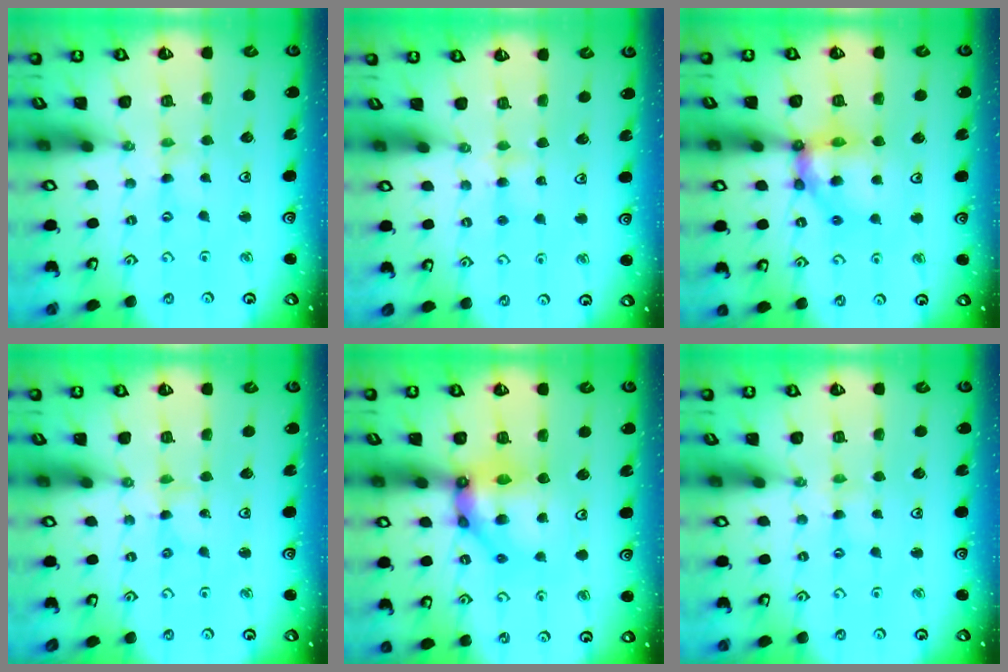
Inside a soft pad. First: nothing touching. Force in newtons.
{"total": 4.2, "press": 4.2, "slide": 0.4}
{"total": 11.9, "press": 11.8, "slide": 1.4}
{"total": 0.8, "press": 0.8, "slide": 0.1}
{"total": 12.4, "press": 12.3, "slide": 1.5}
{"total": 2.0, "press": 2.0, "slide": 0.4}